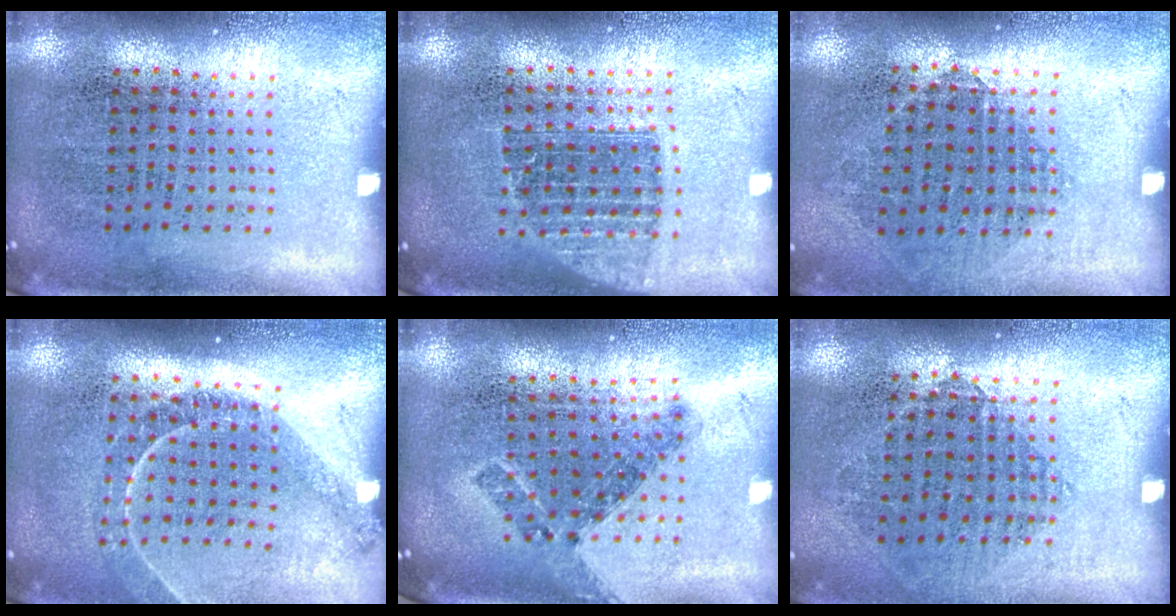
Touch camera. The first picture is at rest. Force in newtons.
{"total": 1.3, "press": 1.1, "slide": 0.7}
{"total": 0.9, "press": 0.8, "slide": 0.4}
{"total": 1.2, "press": 1.2, "slide": 0.3}
{"total": 0.8, "press": 0.7, "slide": 0.4}
{"total": 0.9, "press": 0.8, "slide": 0.3}